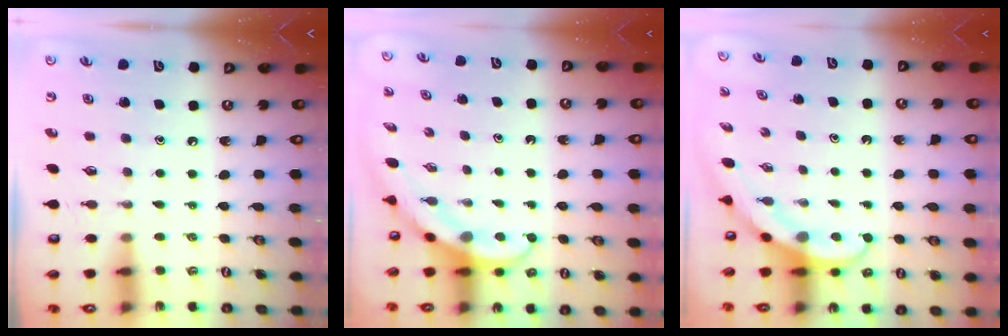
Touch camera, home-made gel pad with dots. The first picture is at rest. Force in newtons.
{"total": 4.0, "press": 4.0, "slide": 0.3}
{"total": 4.0, "press": 4.0, "slide": 0.3}